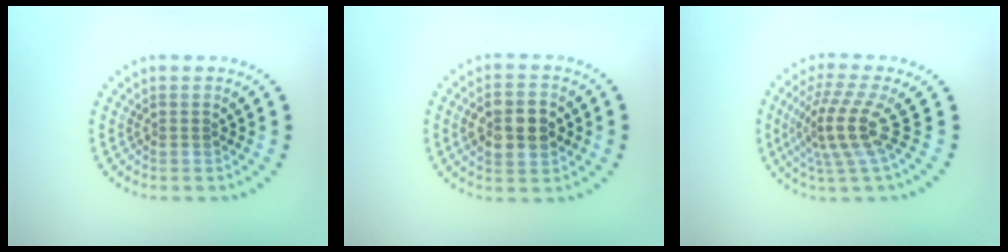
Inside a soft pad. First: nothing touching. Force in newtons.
{"total": 4.5, "press": 4.5, "slide": 0.0}
{"total": 4.4, "press": 3.1, "slide": 3.2}